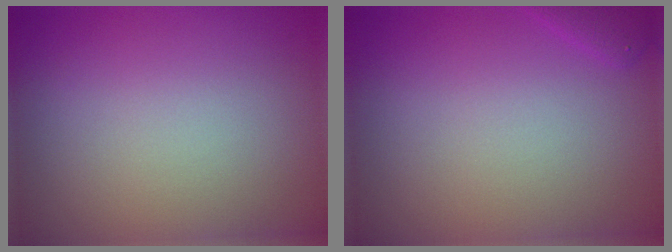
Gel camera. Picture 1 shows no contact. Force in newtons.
{"total": 1.2, "press": 1.2, "slide": 0.1}